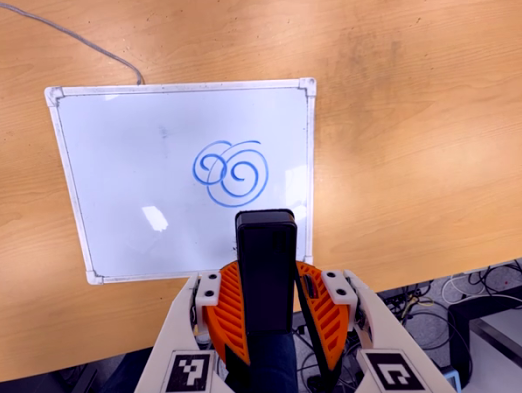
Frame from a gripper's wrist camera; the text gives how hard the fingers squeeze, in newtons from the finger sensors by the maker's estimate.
{"total": 5.4, "left": 5.3, "right": 5.5}